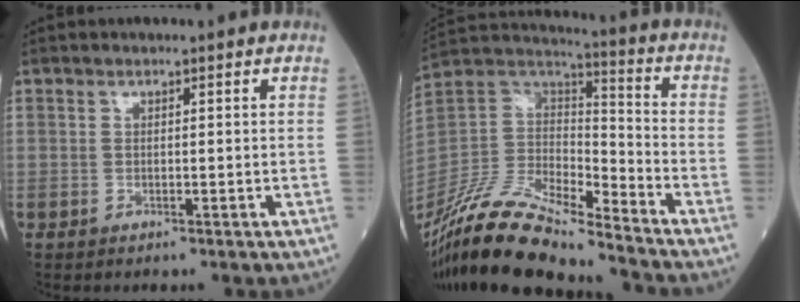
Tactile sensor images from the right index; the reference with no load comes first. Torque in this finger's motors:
{"motor_torque": [0.71, -0.99, 0.29, 0.03]}